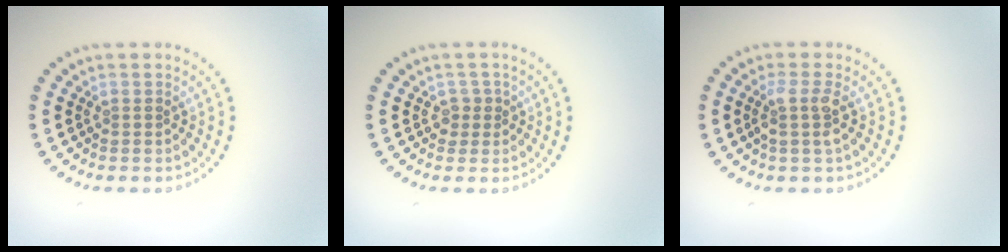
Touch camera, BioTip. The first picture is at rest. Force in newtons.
{"total": 1.4, "press": 1.1, "slide": 0.9}
{"total": 2.0, "press": 1.6, "slide": 1.2}